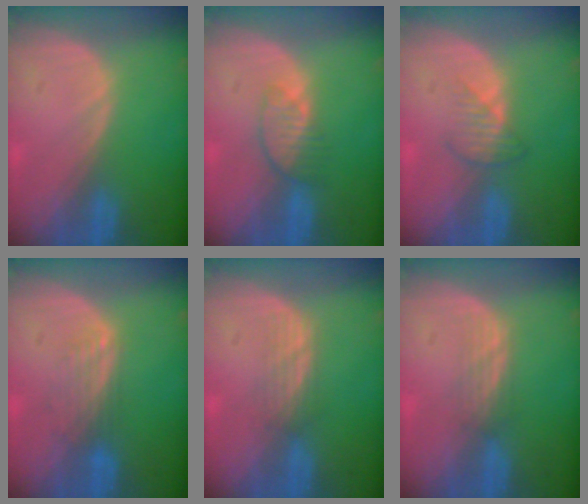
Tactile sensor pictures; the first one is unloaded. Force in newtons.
{"total": 3.7, "press": 3.3, "slide": 1.6}
{"total": 2.8, "press": 2.7, "slide": 0.8}
{"total": 3.5, "press": 2.9, "slide": 2.1}
{"total": 2.4, "press": 2.4, "slide": 0.5}
{"total": 2.1, "press": 2.1, "slide": 0.3}